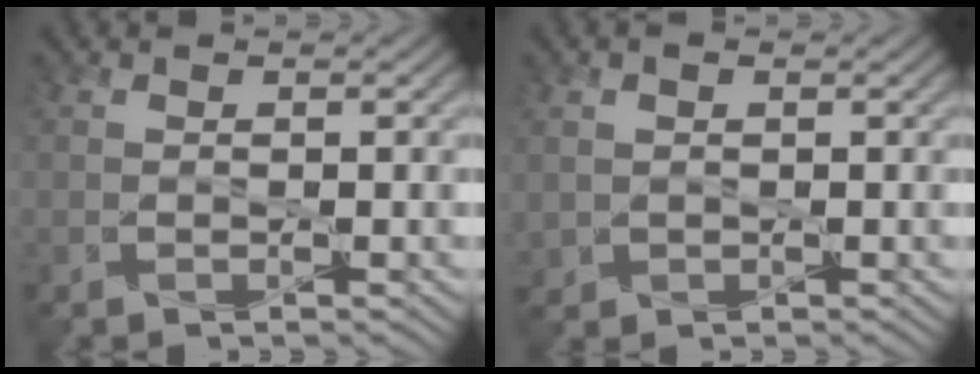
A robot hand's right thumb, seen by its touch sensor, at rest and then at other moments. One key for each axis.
{"total": 1.8, "fx": 0.5, "fy": 1.5, "fz": 0.8, "tx": -0.024, "ty": -0.003, "tz": 0.011}